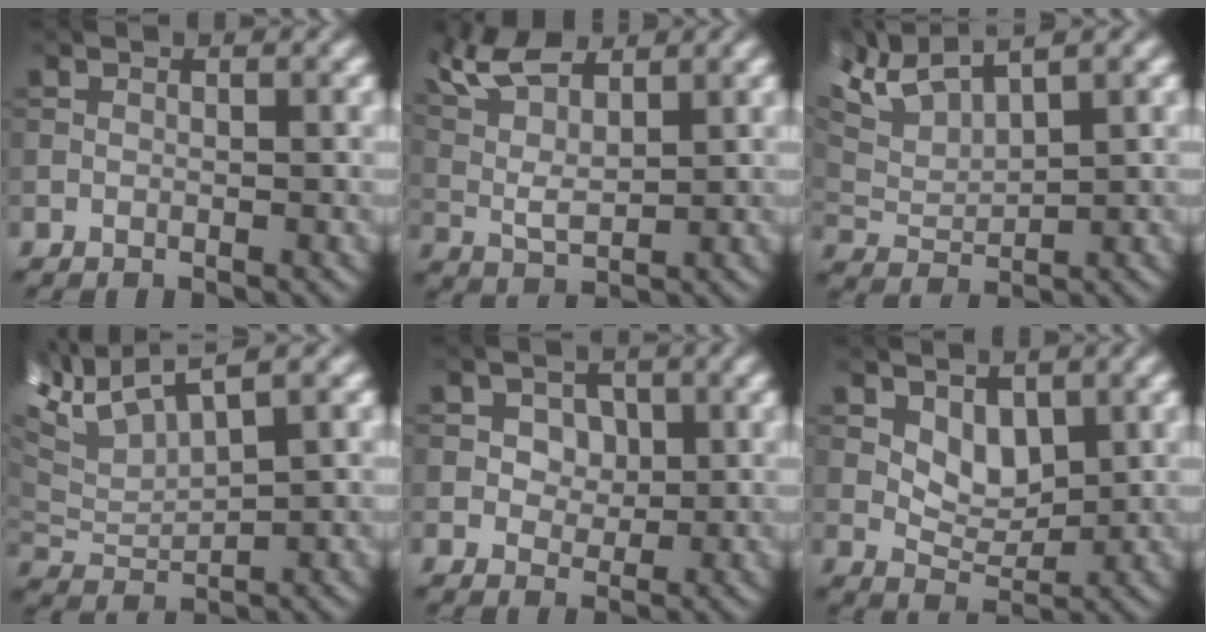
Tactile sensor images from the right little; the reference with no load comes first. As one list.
[{"total": 5.2, "force": [3.7, 1.3, 3.4], "torque": [-0.094, 0.014, 0.091]}, {"total": 4.7, "force": [3.6, 1.0, 2.8], "torque": [-0.079, 0.022, 0.087]}, {"total": 5.6, "force": [3.3, 1.5, 4.3], "torque": [-0.114, 0.026, 0.079]}, {"total": 1.7, "force": [0.3, 1.5, 0.8], "torque": [-0.031, 0.003, 0.026]}, {"total": 1.8, "force": [0.7, 1.1, 1.3], "torque": [-0.035, -0.006, 0.035]}]